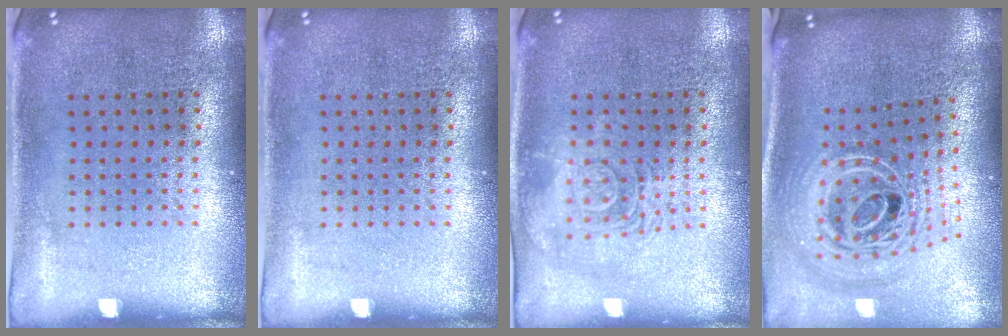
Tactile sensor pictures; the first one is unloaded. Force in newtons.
{"total": 0.0}
{"total": 2.7, "press": 2.7, "slide": 0.4}
{"total": 2.8, "press": 1.9, "slide": 2.0}